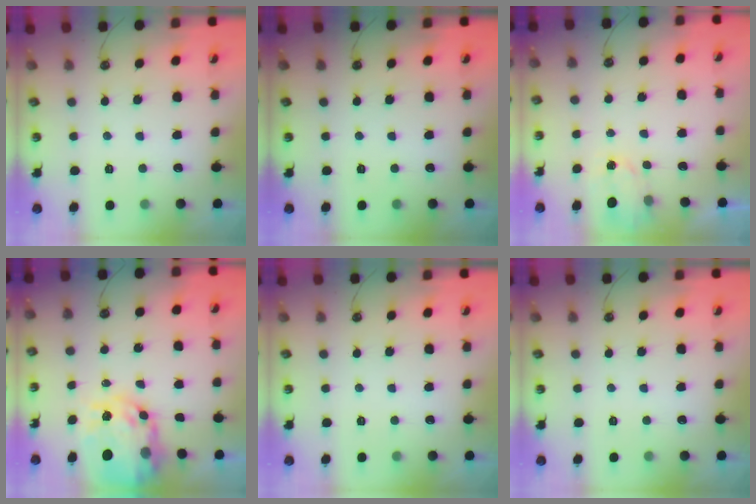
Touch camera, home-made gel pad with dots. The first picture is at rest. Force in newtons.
{"total": 0.0}
{"total": 1.5, "press": 1.5, "slide": 0.3}
{"total": 13.7, "press": 13.6, "slide": 1.2}
{"total": 0.0}
{"total": 0.0}